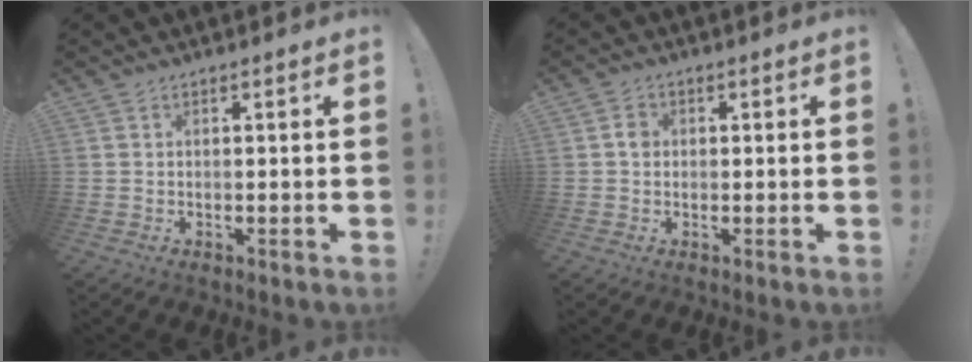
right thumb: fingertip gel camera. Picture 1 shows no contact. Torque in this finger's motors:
{"motor_torque": [0.54, 0.40, 0.41, -0.31, -0.01]}